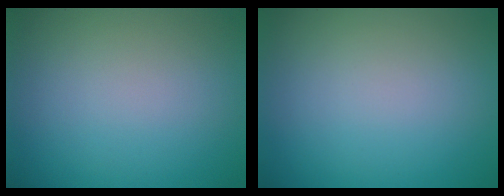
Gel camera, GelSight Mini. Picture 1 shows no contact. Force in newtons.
{"total": 0.0}